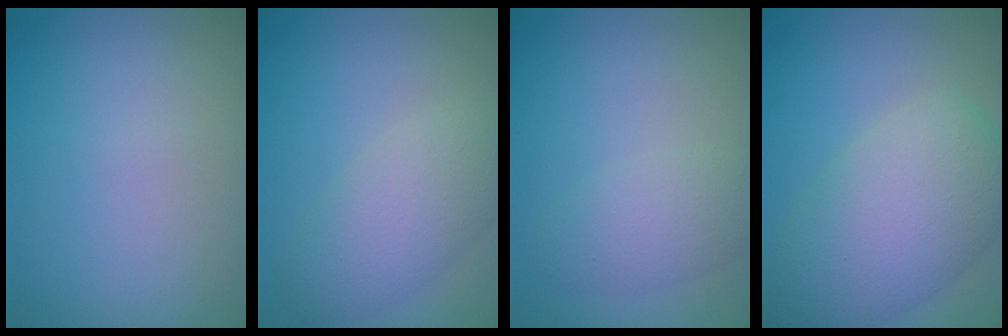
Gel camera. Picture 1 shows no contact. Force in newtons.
{"total": 4.6, "press": 4.6, "slide": 0.2}
{"total": 2.8, "press": 2.8, "slide": 0.1}
{"total": 8.2, "press": 8.2, "slide": 0.2}